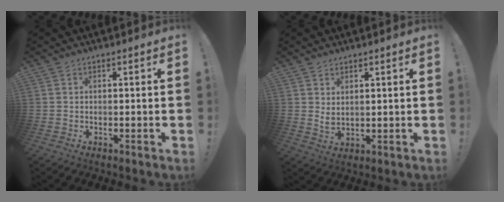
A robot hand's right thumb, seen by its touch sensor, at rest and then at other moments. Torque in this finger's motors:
{"motor_torque": [0.00, -0.38, -0.26, 0.26, 0.05]}